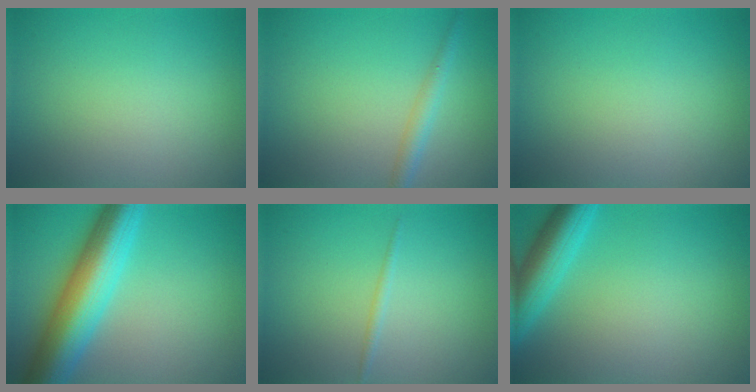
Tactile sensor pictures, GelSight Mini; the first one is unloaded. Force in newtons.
{"total": 1.9, "press": 1.9, "slide": 0.0}
{"total": 0.0}
{"total": 10.0, "press": 10.0, "slide": 0.4}
{"total": 0.8, "press": 0.8, "slide": 0.0}
{"total": 5.3, "press": 5.3, "slide": 0.3}